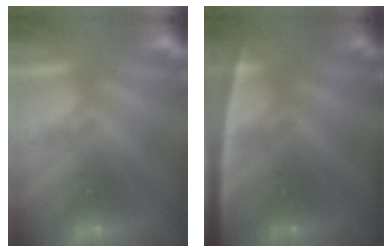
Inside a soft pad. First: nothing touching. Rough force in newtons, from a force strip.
{"total": 2.6}